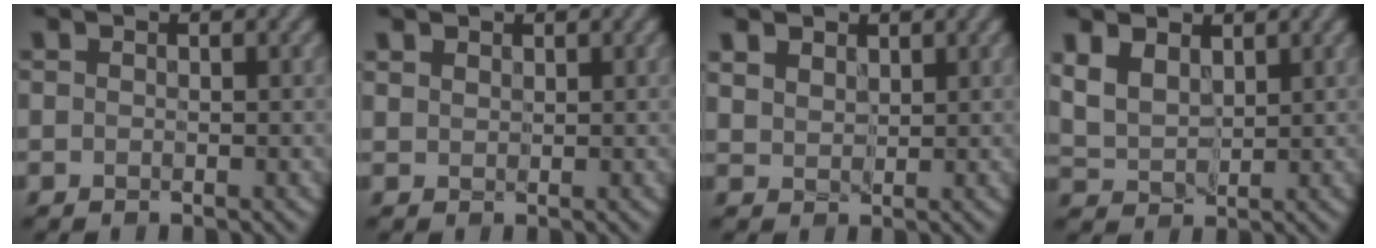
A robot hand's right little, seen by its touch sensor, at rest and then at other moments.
{"total": 1.5, "force": [1.0, 0.9, 0.4], "torque": [-0.016, -0.002, 0.027]}
{"total": 3.4, "force": [2.1, 2.2, 1.5], "torque": [-0.051, 0.004, 0.038]}
{"total": 4.9, "force": [2.4, 3.2, 2.9], "torque": [-0.086, 0.006, 0.045]}